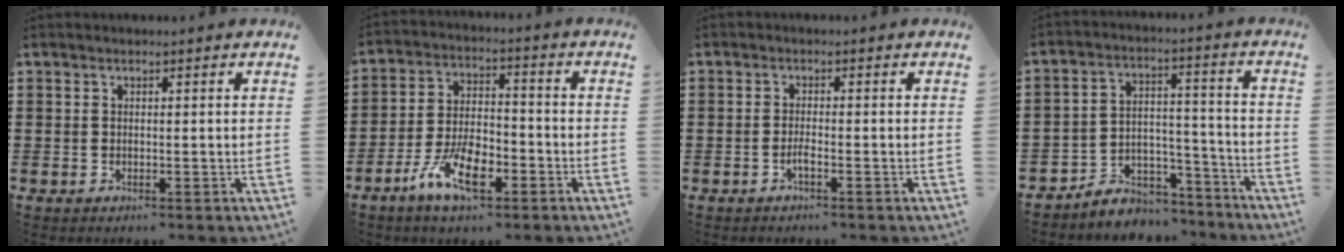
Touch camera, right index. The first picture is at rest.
{"total": 9.1, "force": [-4.9, 3.7, 6.7], "torque": [-0.146, 0.002, -0.091]}
{"total": 1.7, "force": [-1.0, 0.1, 1.4], "torque": [-0.033, -0.006, -0.020]}
{"total": 5.3, "force": [-4.8, 2.2, 0.5], "torque": [-0.015, 0.010, -0.093]}